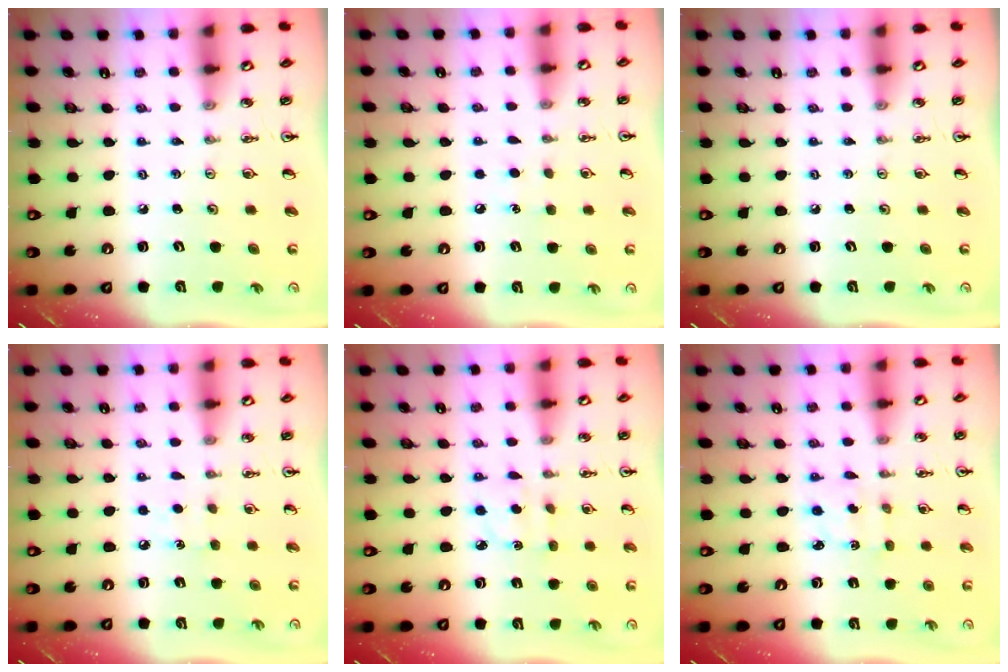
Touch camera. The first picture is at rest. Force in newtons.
{"total": 5.2, "press": 5.1, "slide": 0.6}
{"total": 0.0}
{"total": 5.4, "press": 5.3, "slide": 0.7}
{"total": 3.5, "press": 3.5, "slide": 0.4}
{"total": 2.1, "press": 2.1, "slide": 0.6}